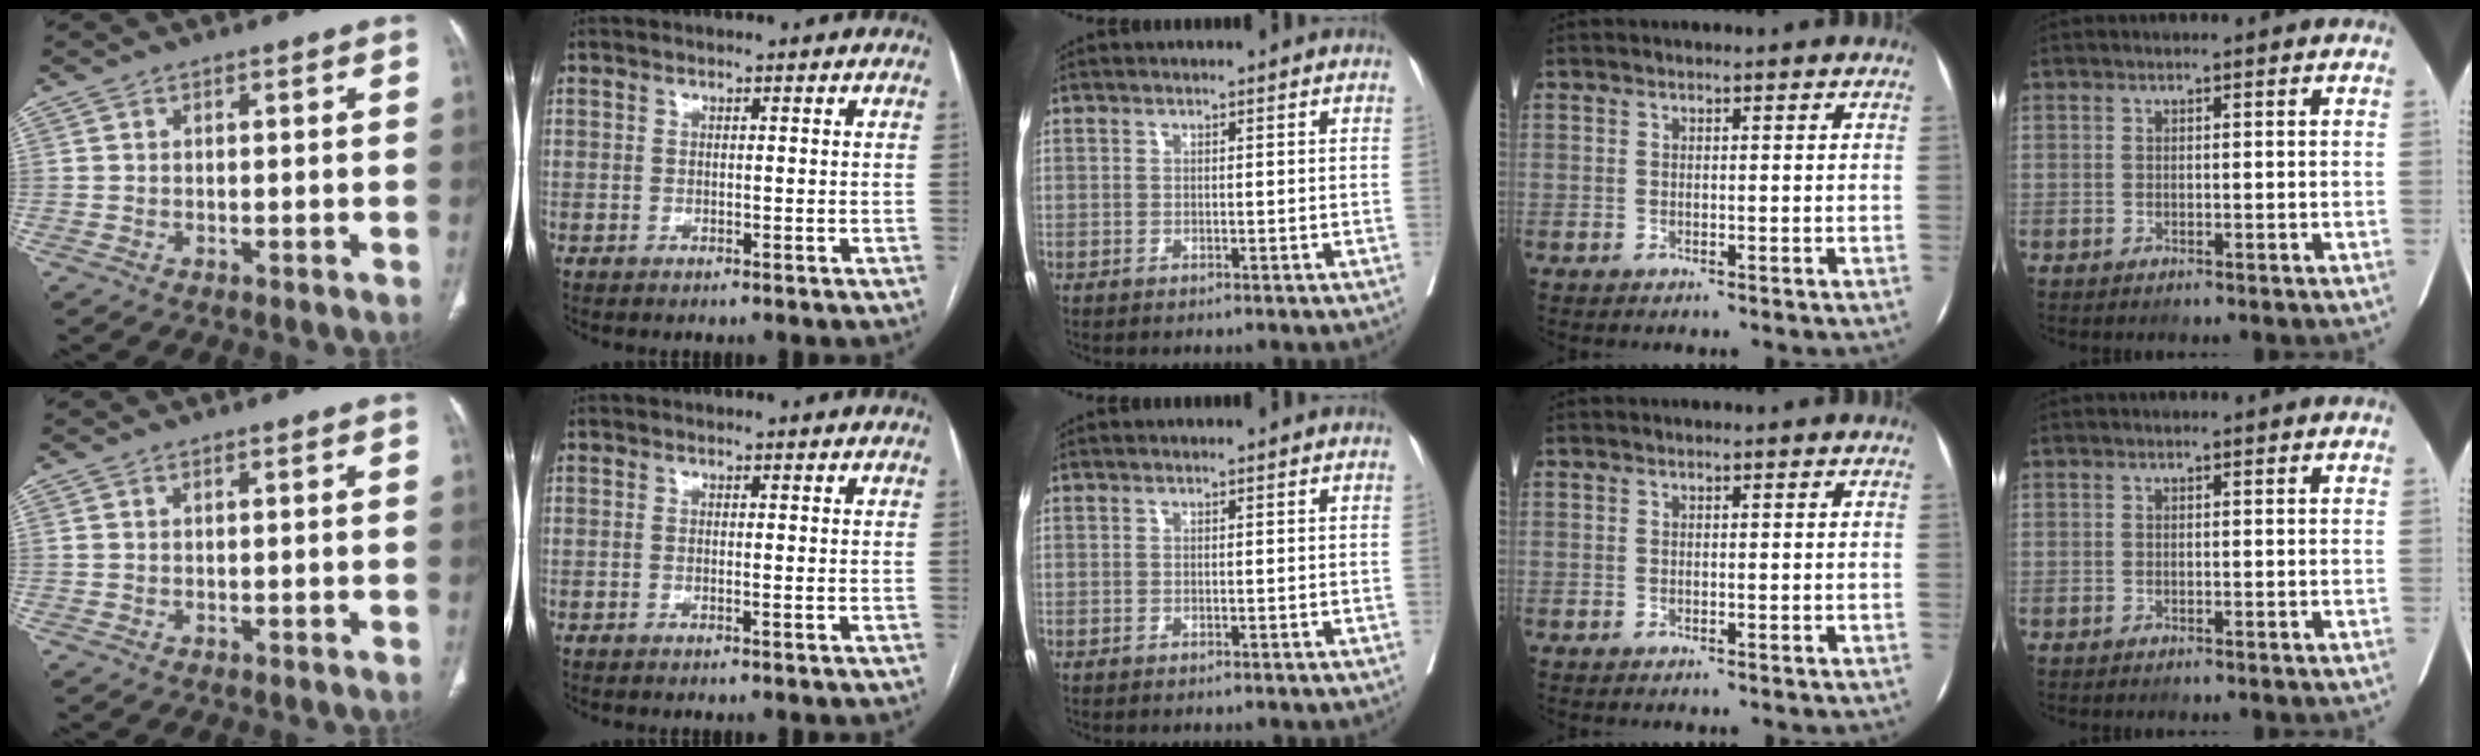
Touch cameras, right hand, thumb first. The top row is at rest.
{"thumb": {"total": 0.5, "force": [0.3, 0.3, 0.3], "torque": [-0.007, 0.007, 0.006]}}